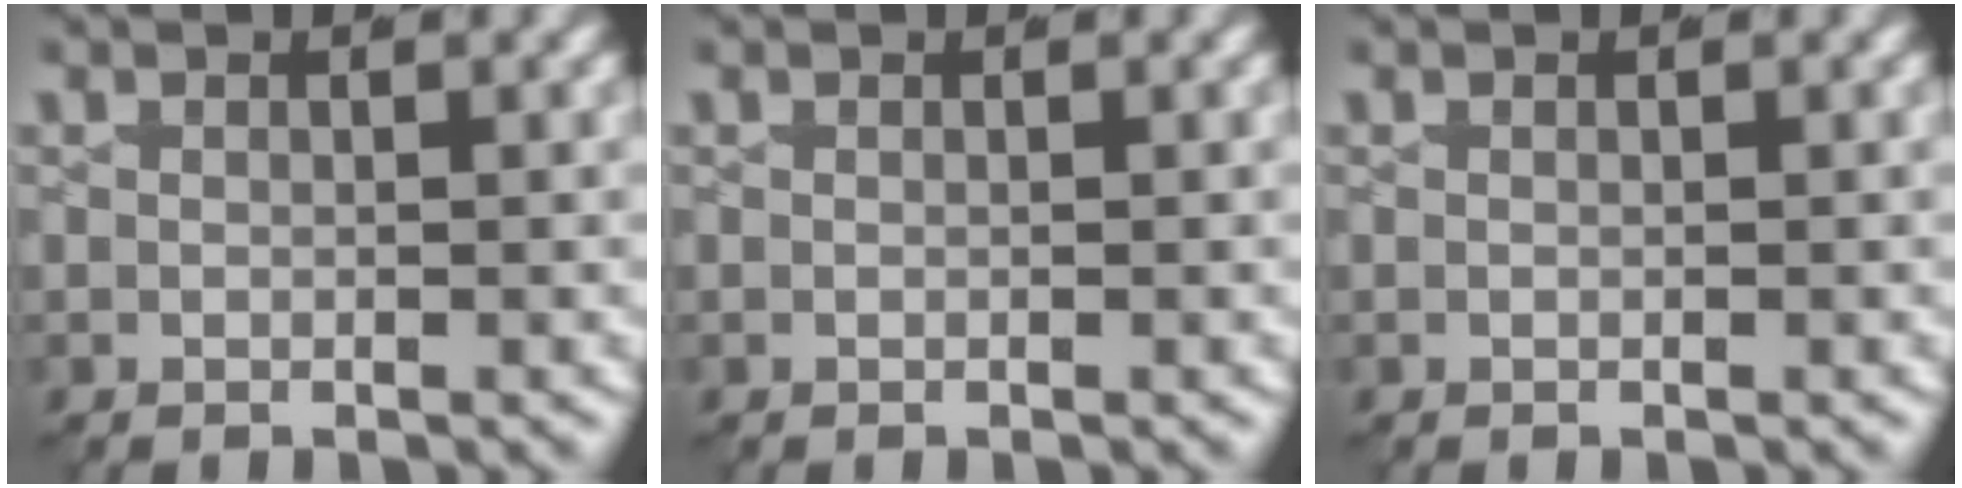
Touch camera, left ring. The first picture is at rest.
{"total": 0.0}
{"total": 0.0}